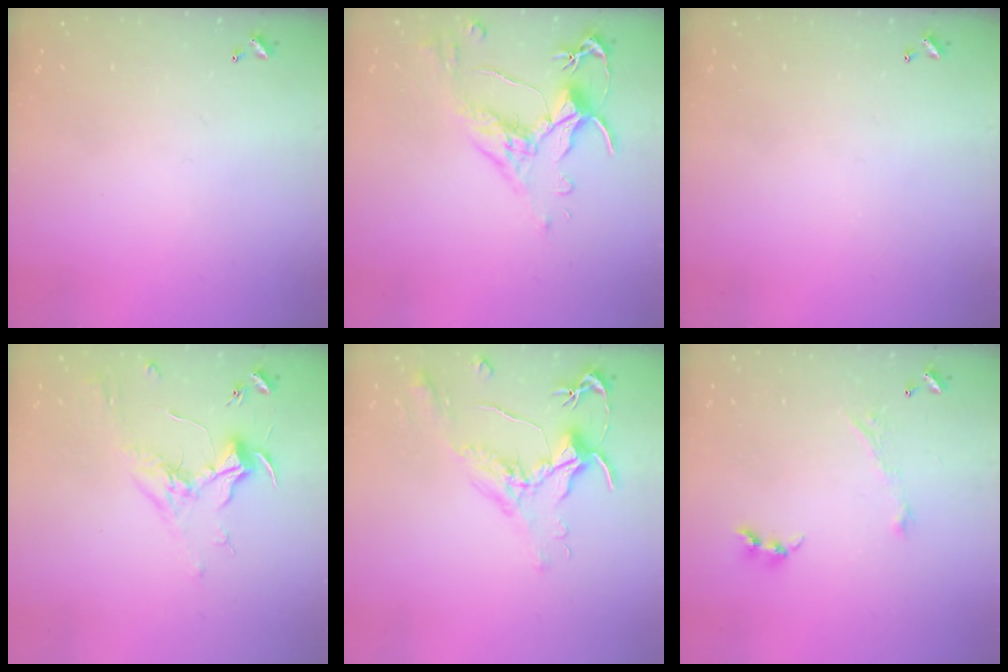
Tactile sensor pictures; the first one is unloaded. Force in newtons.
{"total": 2.5, "press": 2.2, "slide": 1.3}
{"total": 0.0}
{"total": 1.8, "press": 1.7, "slide": 0.7}
{"total": 1.6, "press": 1.5, "slide": 0.7}
{"total": 2.9, "press": 2.8, "slide": 0.4}